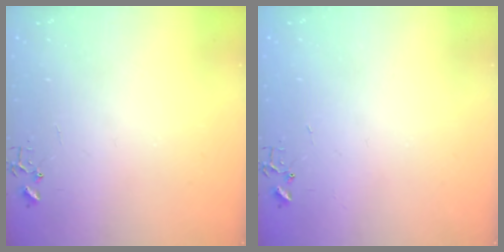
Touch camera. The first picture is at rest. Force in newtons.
{"total": 1.5, "press": 1.5, "slide": 0.3}